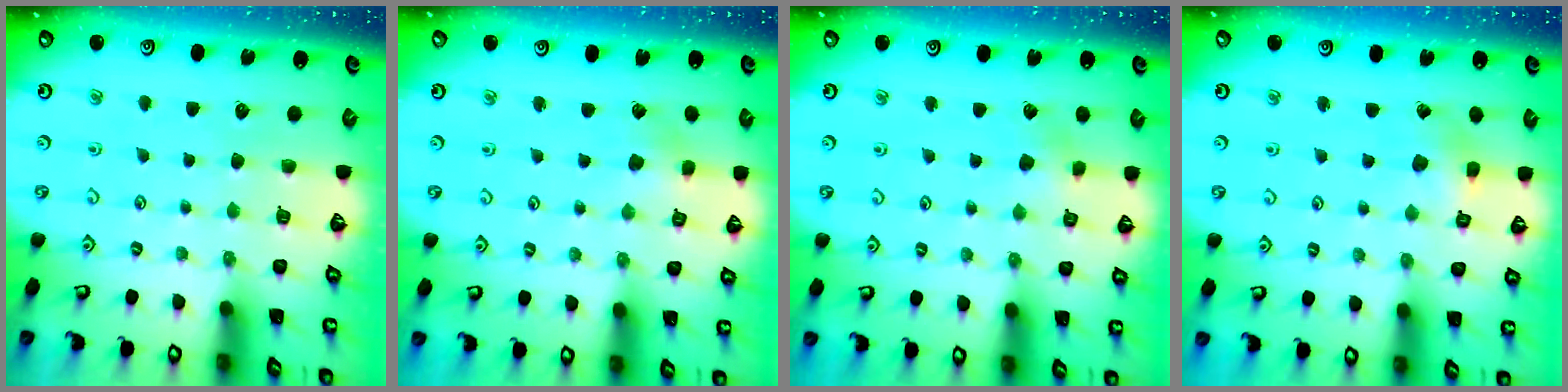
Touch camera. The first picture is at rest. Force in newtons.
{"total": 3.0, "press": 3.0, "slide": 0.4}
{"total": 2.9, "press": 2.8, "slide": 0.8}
{"total": 2.6, "press": 2.5, "slide": 0.3}